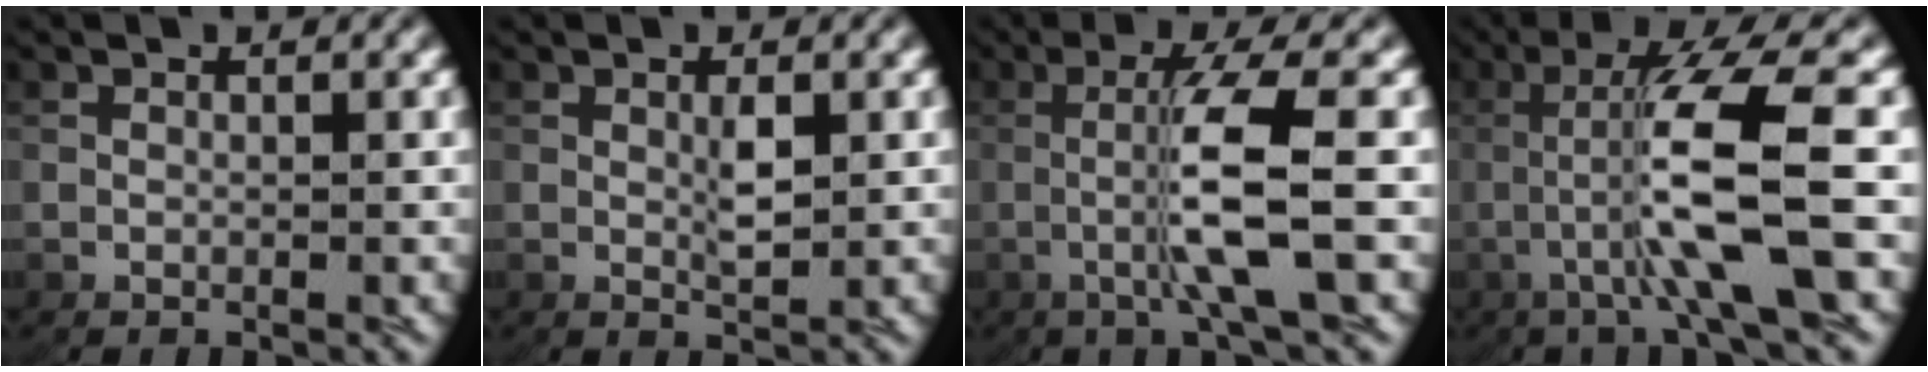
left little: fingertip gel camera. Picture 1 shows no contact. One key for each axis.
{"total": 1.8, "fx": 0.5, "fy": 0.2, "fz": 1.7, "tx": -0.032, "ty": -0.008, "tz": 0.014}
{"total": 5.8, "fx": 0.4, "fy": -0.3, "fz": 5.8, "tx": -0.115, "ty": -0.001, "tz": 0.014}
{"total": 8.1, "fx": 1.0, "fy": 0.4, "fz": 8.1, "tx": -0.153, "ty": 0.002, "tz": 0.024}